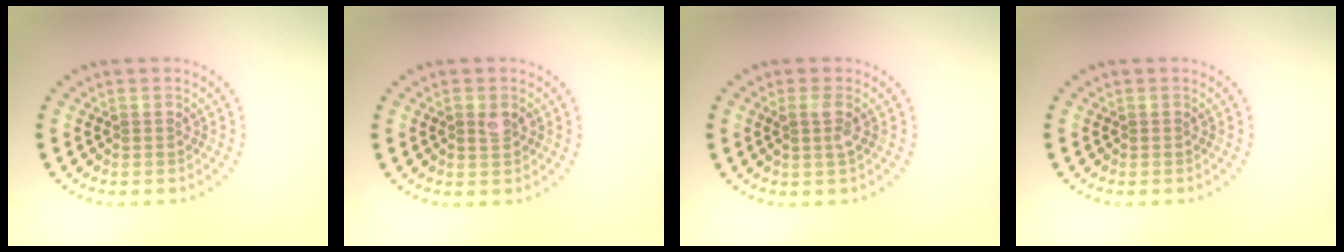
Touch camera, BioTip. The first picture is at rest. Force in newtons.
{"total": 1.4, "press": 1.4, "slide": 0.1}
{"total": 1.4, "press": 1.2, "slide": 0.7}
{"total": 0.0}